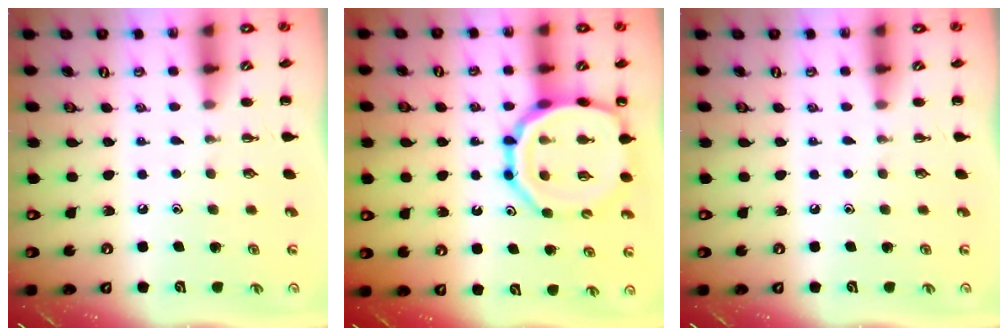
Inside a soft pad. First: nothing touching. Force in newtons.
{"total": 18.4, "press": 18.2, "slide": 2.8}
{"total": 0.0}